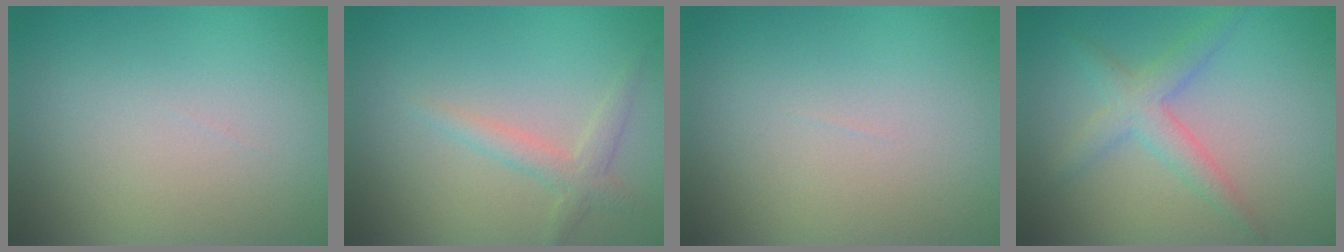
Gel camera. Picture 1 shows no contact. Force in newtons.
{"total": 1.9, "press": 1.9, "slide": 0.1}
{"total": 0.0}
{"total": 2.9, "press": 2.9, "slide": 0.1}